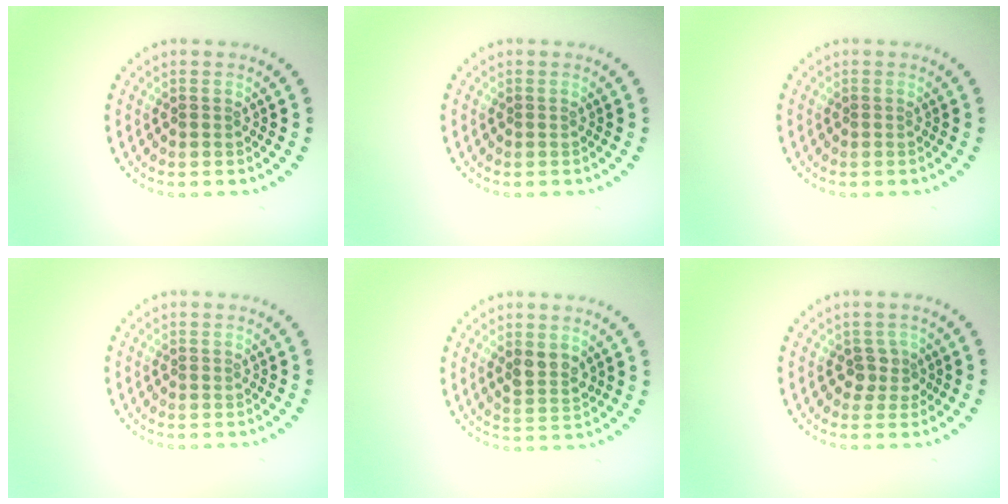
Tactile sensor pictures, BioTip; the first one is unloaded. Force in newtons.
{"total": 0.0}
{"total": 0.0}
{"total": 0.0}
{"total": 2.2, "press": 2.1, "slide": 0.7}
{"total": 1.9, "press": 1.5, "slide": 1.1}